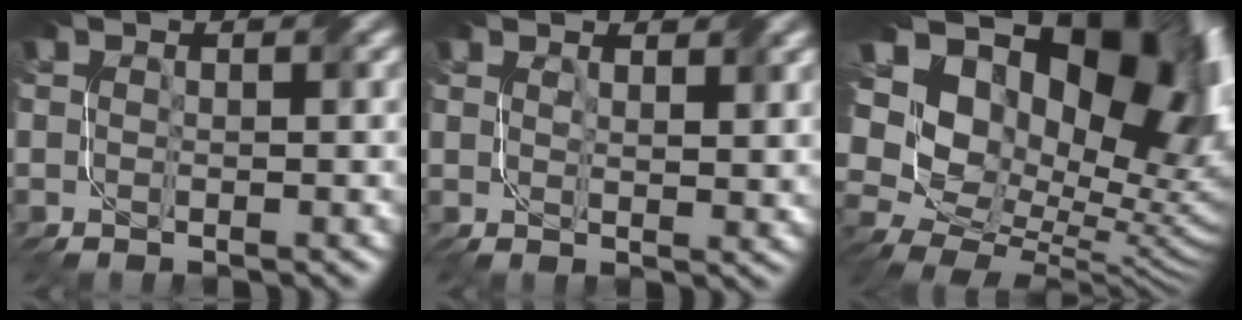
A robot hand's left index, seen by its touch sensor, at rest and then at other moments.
{"total": 2.6, "force": [2.0, 0.8, 1.5], "torque": [-0.033, -0.001, 0.038]}
{"total": 17.9, "force": [5.8, 11.5, 12.5], "torque": [-0.232, 0.029, 0.102]}